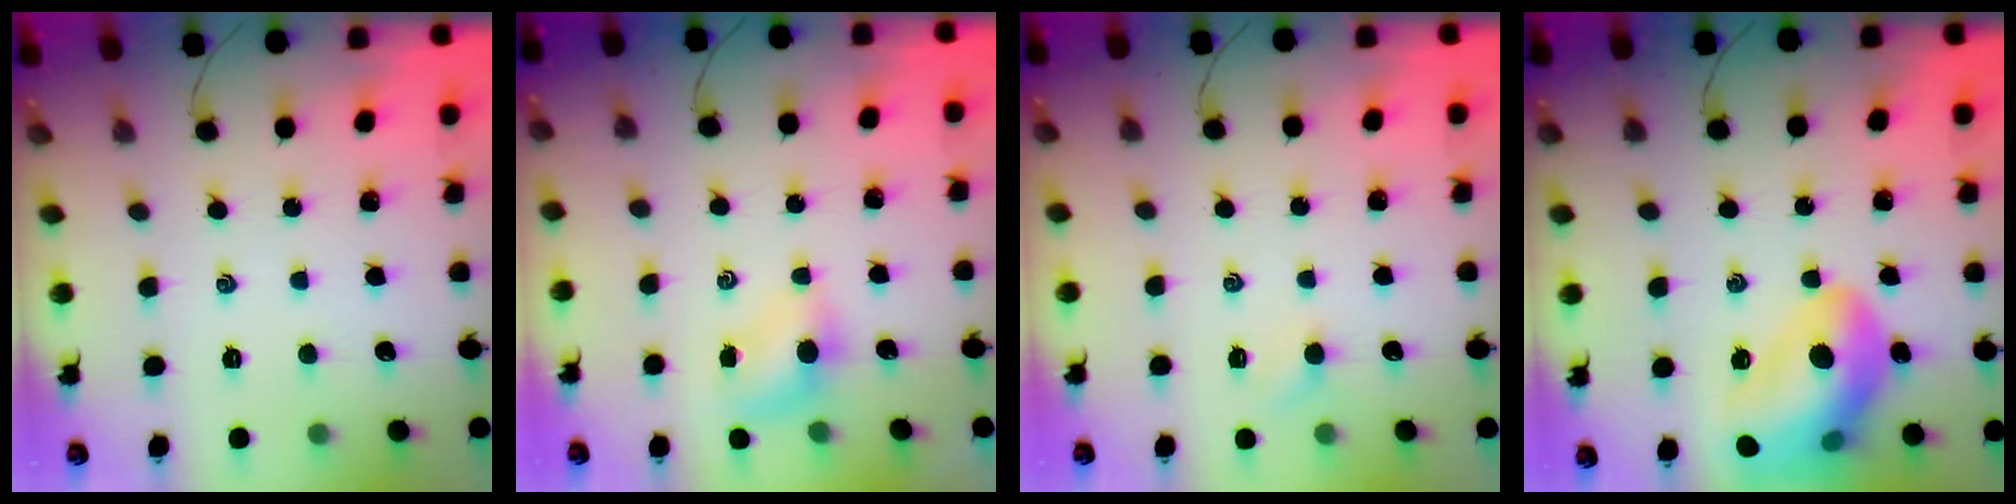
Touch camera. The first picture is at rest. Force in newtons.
{"total": 4.3, "press": 4.2, "slide": 0.9}
{"total": 2.4, "press": 2.3, "slide": 0.7}
{"total": 19.4, "press": 19.1, "slide": 3.3}